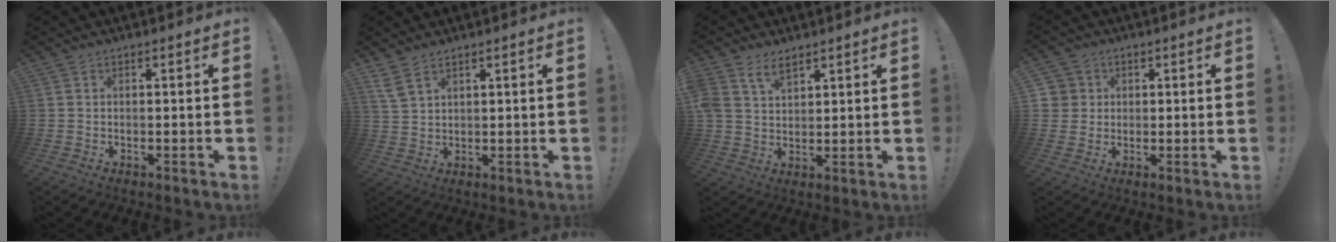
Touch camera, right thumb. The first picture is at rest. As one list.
[{"total": 4.9, "force": [3.5, 2.1, 2.7], "torque": [-0.054, -0.013, 0.068]}, {"total": 6.6, "force": [4.4, 3.7, 3.2], "torque": [-0.068, -0.010, 0.087]}, {"total": 4.6, "force": [1.2, 4.4, 0.5], "torque": [-0.006, -0.002, 0.024]}]